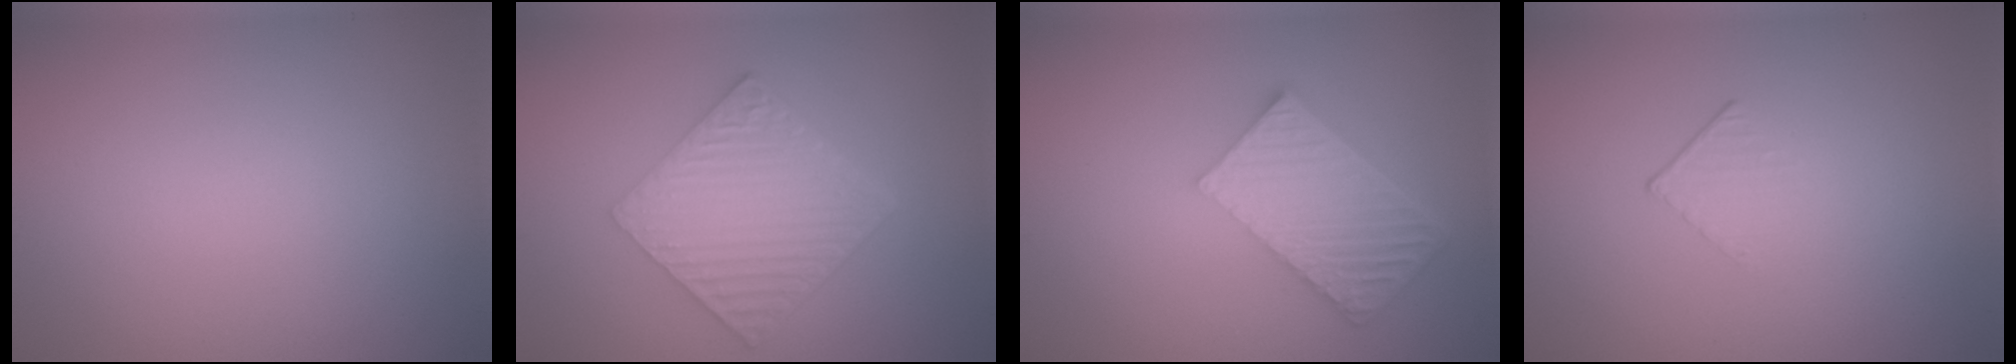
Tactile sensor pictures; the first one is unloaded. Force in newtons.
{"total": 6.7, "press": 4.7, "slide": 4.8}
{"total": 6.3, "press": 4.4, "slide": 4.5}
{"total": 1.2, "press": 0.4, "slide": 1.2}